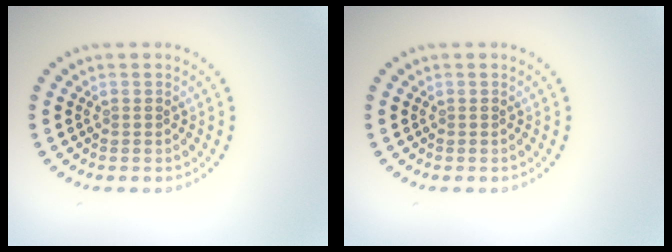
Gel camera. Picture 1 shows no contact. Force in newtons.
{"total": 0.0}